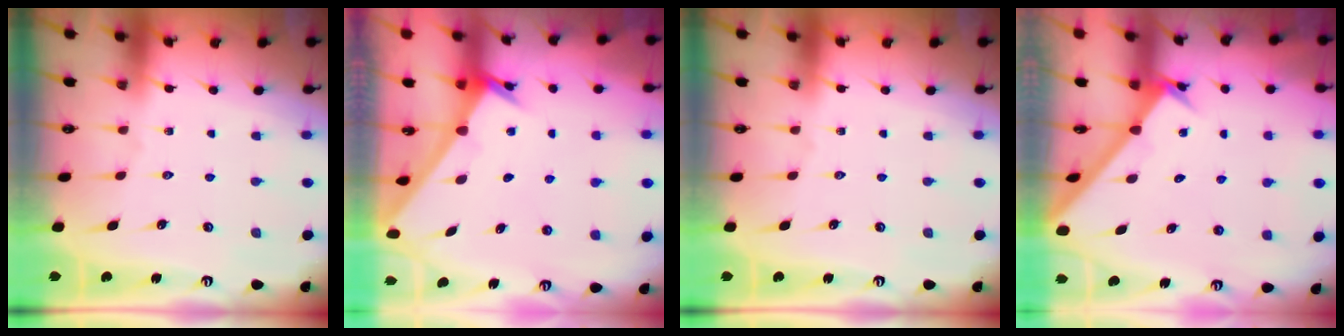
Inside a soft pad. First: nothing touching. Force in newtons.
{"total": 2.6, "press": 2.6, "slide": 0.2}
{"total": 0.0}
{"total": 2.2, "press": 2.2, "slide": 0.2}